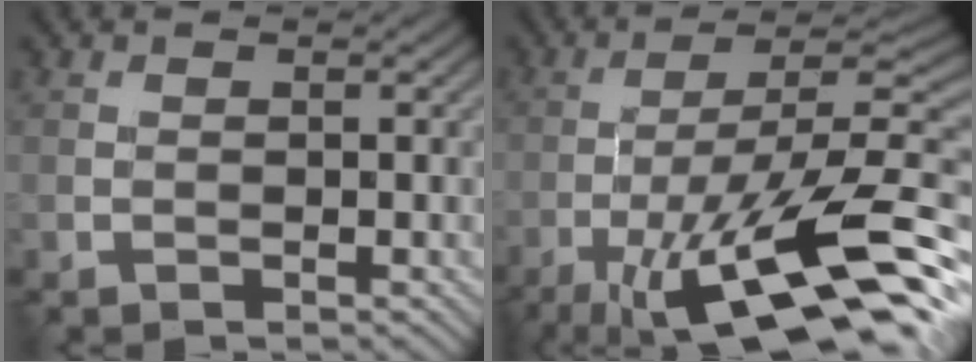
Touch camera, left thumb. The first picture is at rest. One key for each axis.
{"total": 18.4, "fx": -8.3, "fy": 4.8, "fz": 15.7, "tx": -0.255, "ty": -0.004, "tz": -0.150}